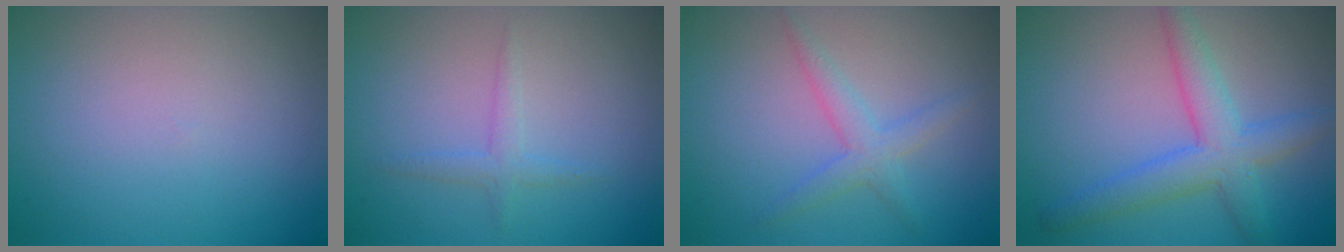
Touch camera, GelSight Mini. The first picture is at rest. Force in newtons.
{"total": 1.4, "press": 1.4, "slide": 0.0}
{"total": 2.4, "press": 2.4, "slide": 0.1}
{"total": 4.8, "press": 4.8, "slide": 0.1}